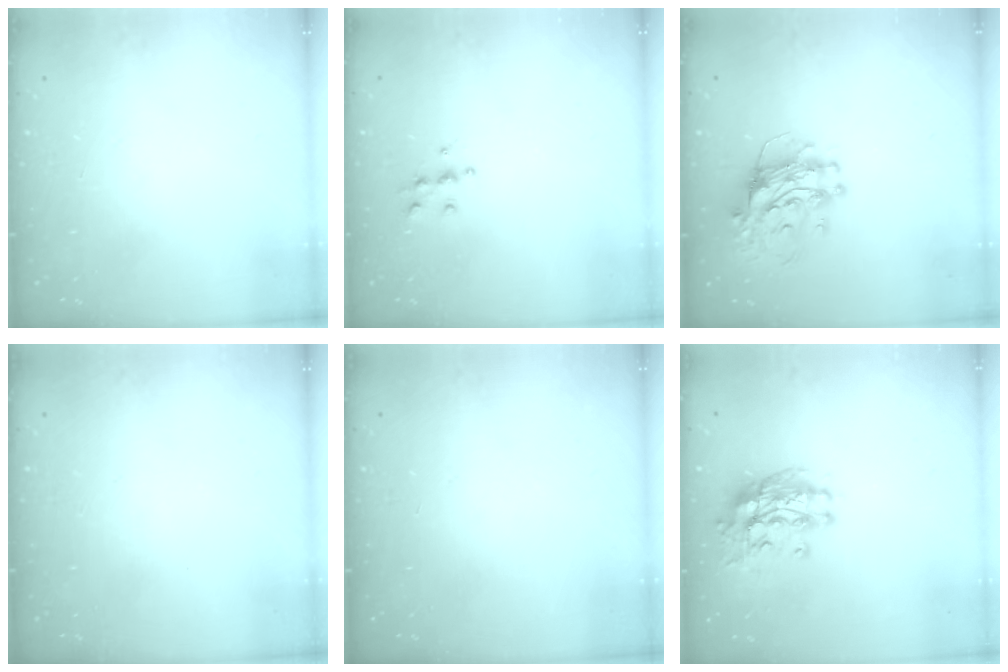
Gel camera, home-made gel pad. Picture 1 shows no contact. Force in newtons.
{"total": 5.5, "press": 5.4, "slide": 0.6}
{"total": 11.0, "press": 10.9, "slide": 1.1}
{"total": 0.0}
{"total": 0.0}
{"total": 12.7, "press": 12.6, "slide": 1.1}